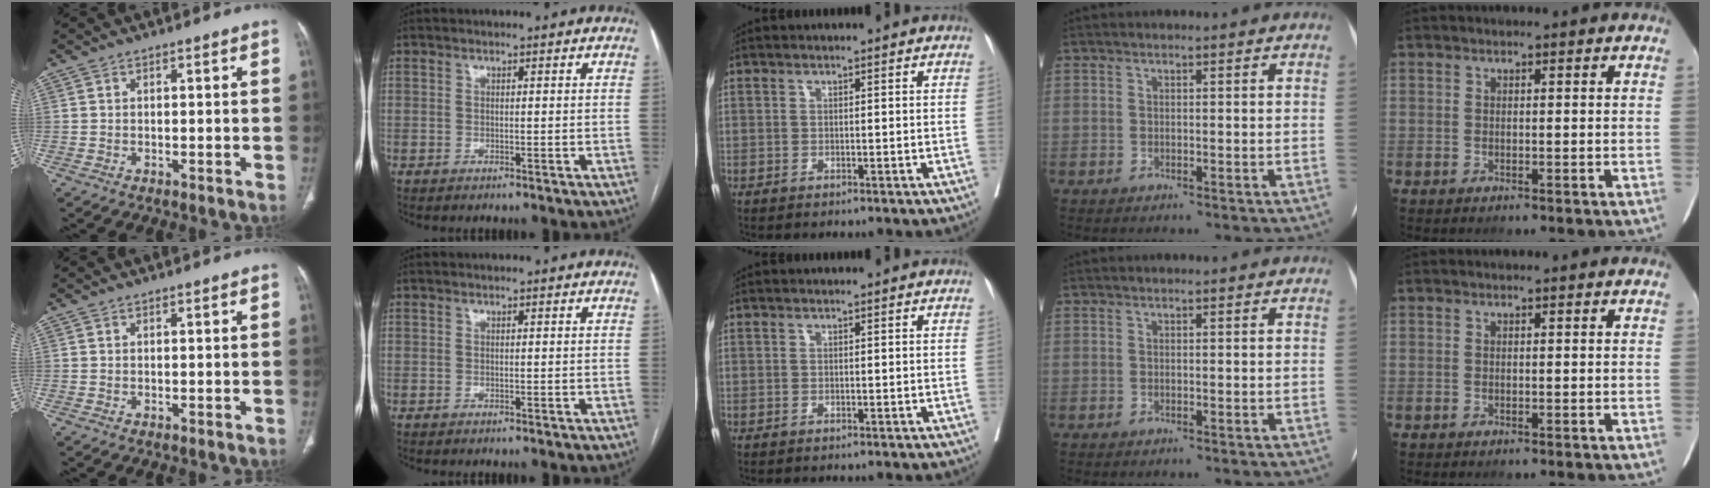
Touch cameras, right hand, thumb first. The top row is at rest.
{}